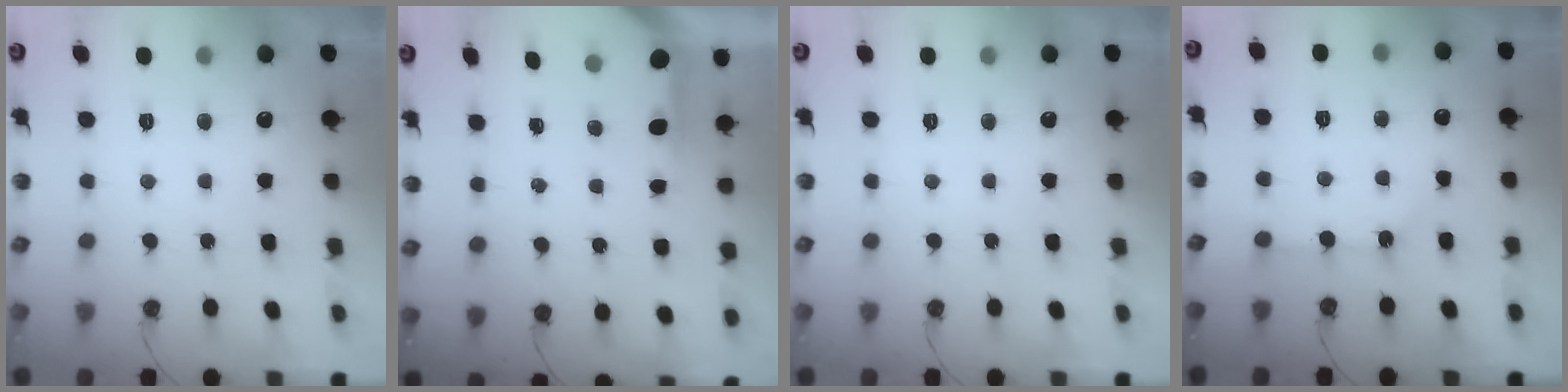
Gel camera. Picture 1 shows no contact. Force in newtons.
{"total": 4.0, "press": 4.0, "slide": 0.5}
{"total": 0.0}
{"total": 1.8, "press": 1.7, "slide": 0.3}